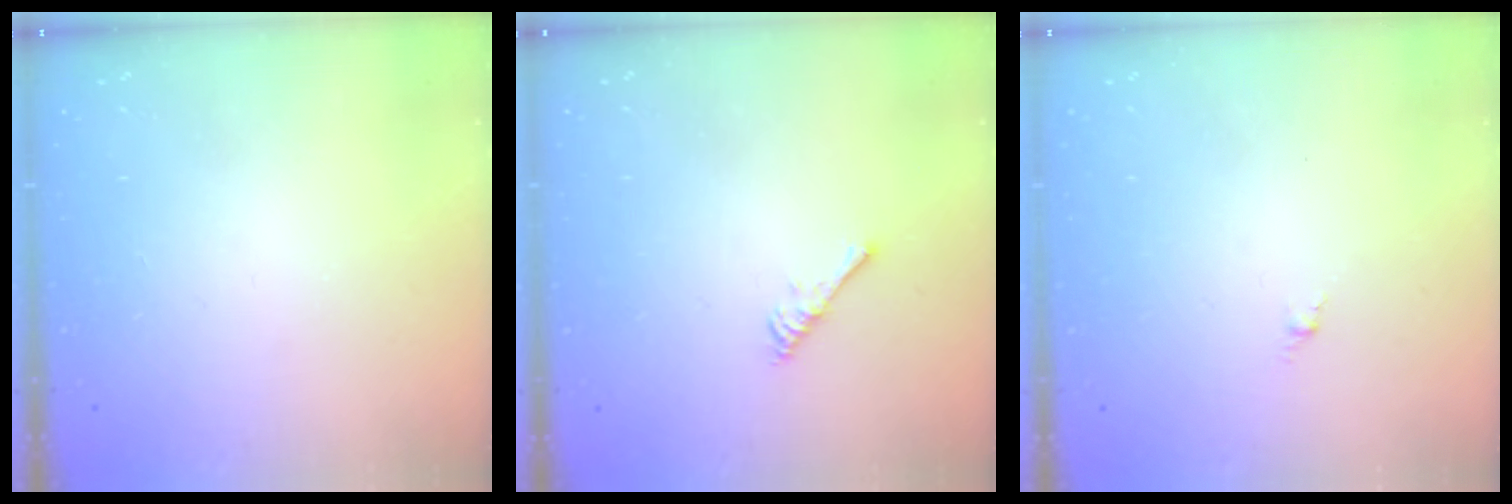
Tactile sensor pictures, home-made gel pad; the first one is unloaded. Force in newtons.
{"total": 2.9, "press": 2.9, "slide": 0.5}
{"total": 0.0}